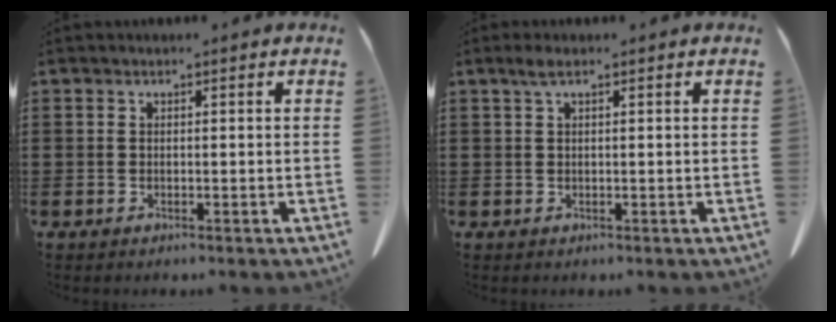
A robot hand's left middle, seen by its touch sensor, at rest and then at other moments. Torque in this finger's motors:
{"motor_torque": [0.57, 0.22, 0.00, 0.03]}